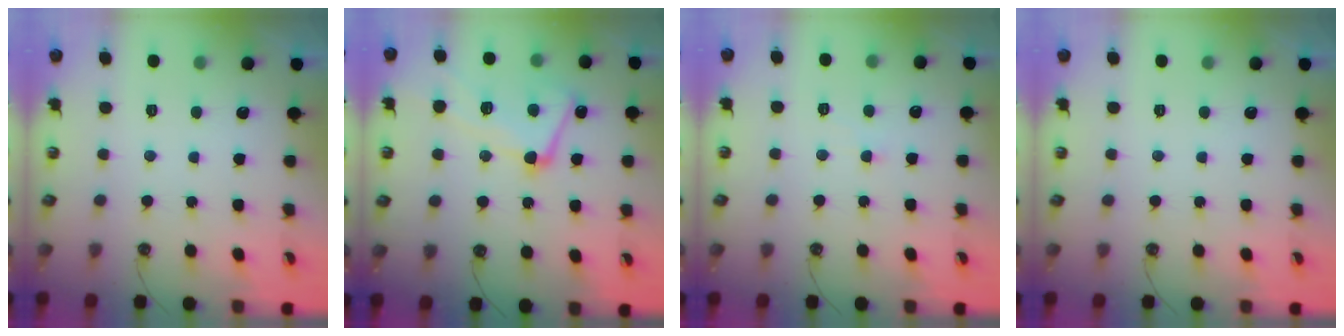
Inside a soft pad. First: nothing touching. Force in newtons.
{"total": 7.6, "press": 7.5, "slide": 1.3}
{"total": 0.9, "press": 0.8, "slide": 0.3}
{"total": 0.0}